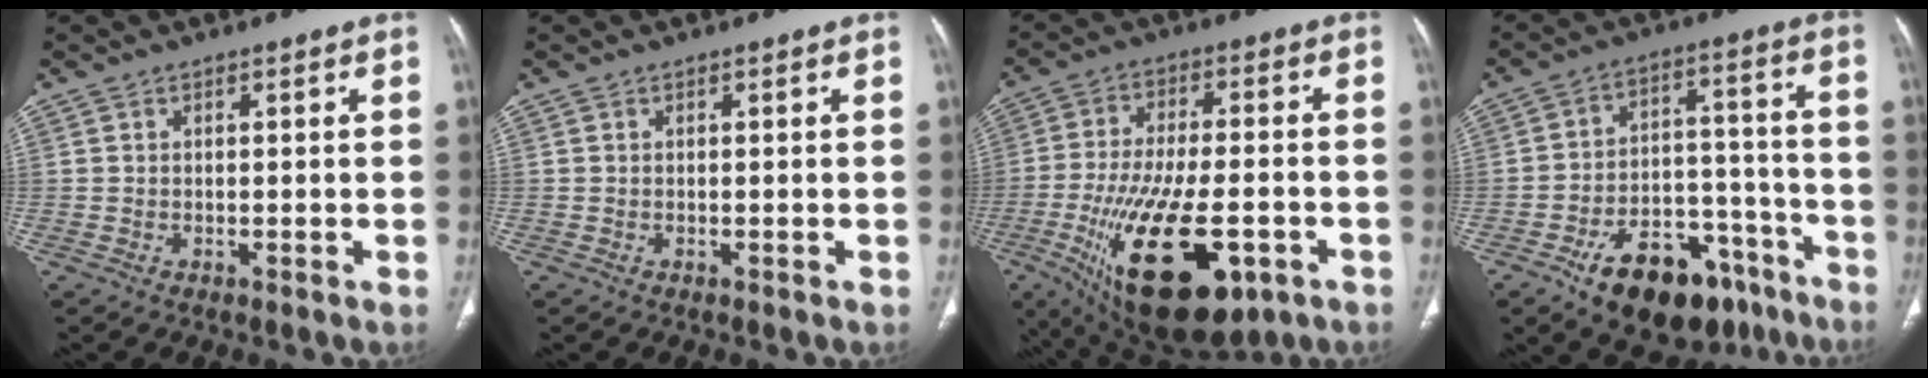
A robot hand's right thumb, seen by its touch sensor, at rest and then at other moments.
{"total": 0.0}
{"total": 23.5, "force": [-8.6, 10.1, 19.5], "torque": [-0.367, 0.001, -0.121]}
{"total": 19.2, "force": [-12.2, 10.4, 10.7], "torque": [-0.131, 0.089, -0.181]}